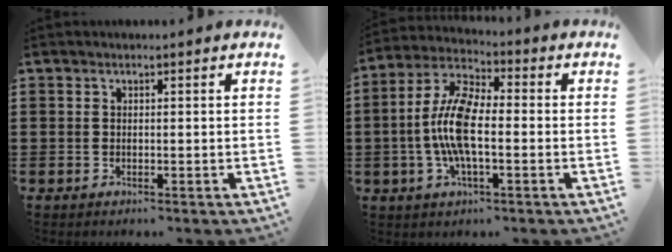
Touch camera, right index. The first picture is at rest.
{"total": 9.2, "force": [-1.2, 3.4, 8.5], "torque": [-0.189, -0.005, -0.027]}